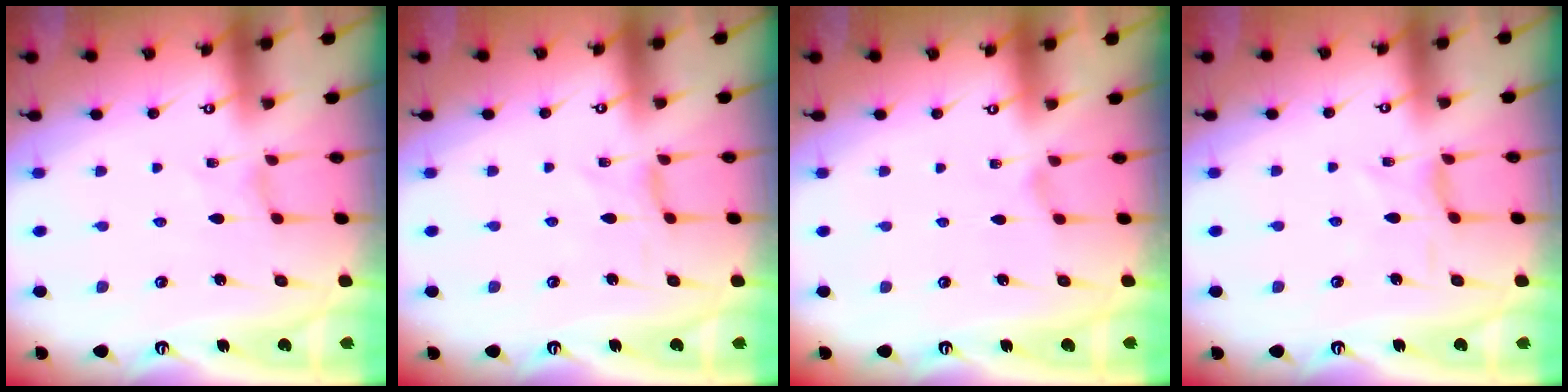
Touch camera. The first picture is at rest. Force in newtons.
{"total": 0.0}
{"total": 0.0}
{"total": 1.0, "press": 1.0, "slide": 0.4}